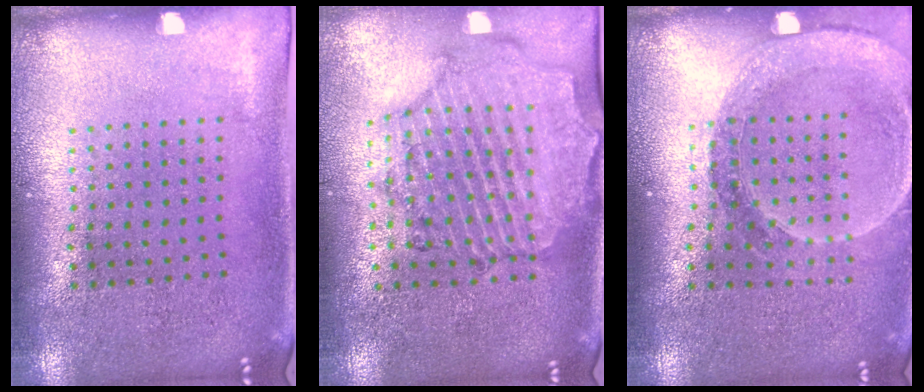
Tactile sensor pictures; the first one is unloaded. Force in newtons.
{"total": 1.6, "press": 1.6, "slide": 0.4}
{"total": 1.4, "press": 1.4, "slide": 0.1}